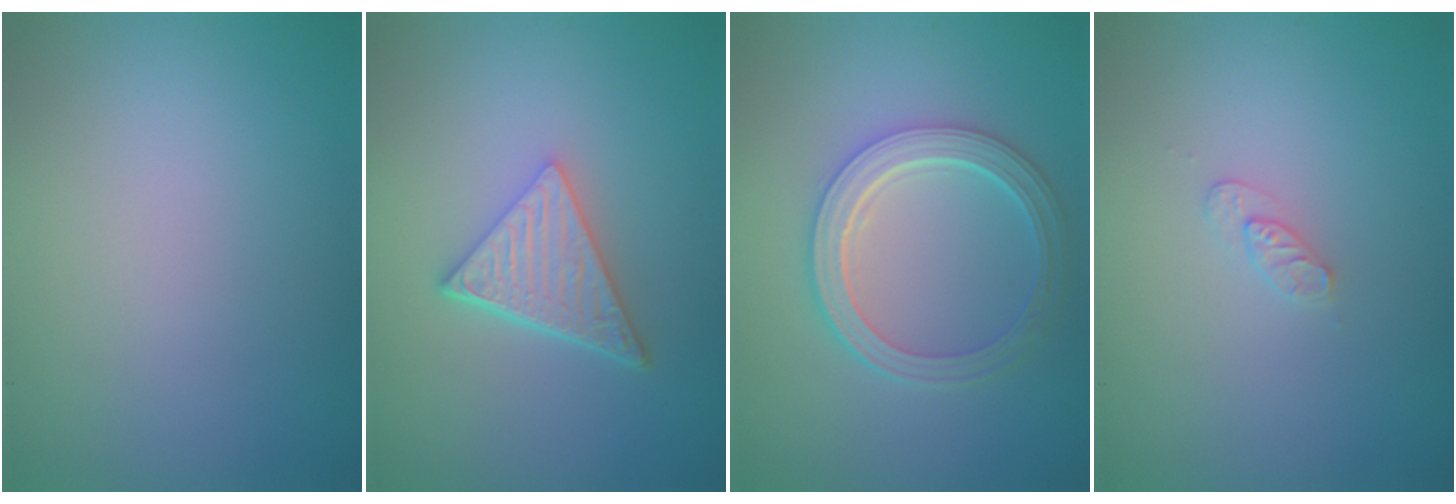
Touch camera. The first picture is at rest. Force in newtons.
{"total": 4.8, "press": 3.3, "slide": 3.5}
{"total": 5.1, "press": 3.9, "slide": 3.3}
{"total": 1.1, "press": 1.1, "slide": 0.2}